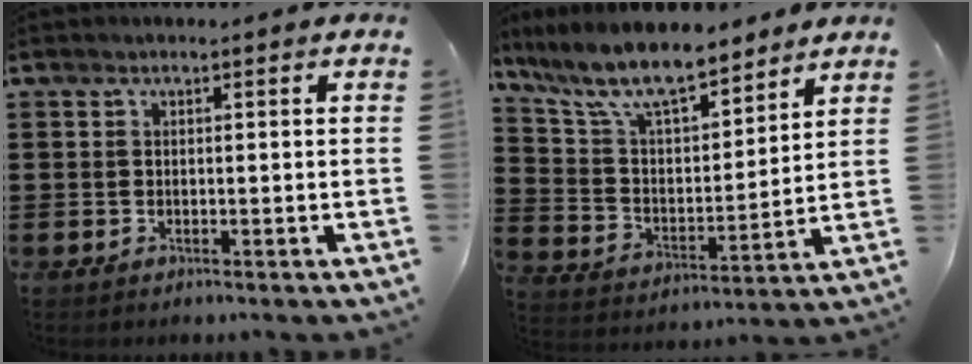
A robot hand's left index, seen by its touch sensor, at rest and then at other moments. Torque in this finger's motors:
{"motor_torque": [1.78, -0.36, 0.67, 0.21]}